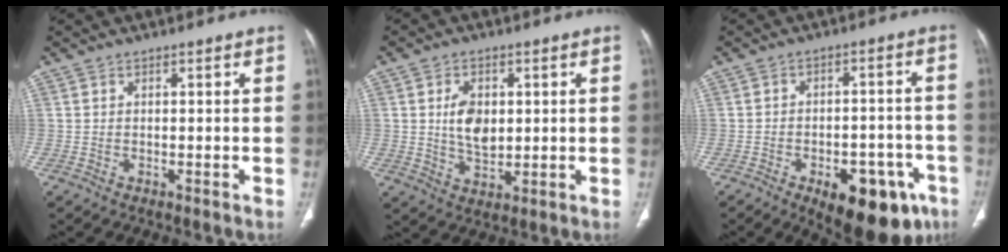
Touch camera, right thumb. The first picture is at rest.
{"total": 7.0, "force": [1.2, 4.5, 5.3], "torque": [-0.076, -0.011, 0.027]}
{"total": 16.4, "force": [-8.3, 8.1, 11.6], "torque": [-0.105, 0.037, -0.099]}